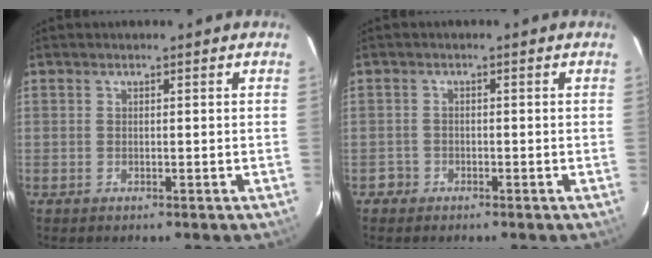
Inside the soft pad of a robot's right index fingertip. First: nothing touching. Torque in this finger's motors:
{"motor_torque": [-0.28, 0.09, -0.87, -0.21]}